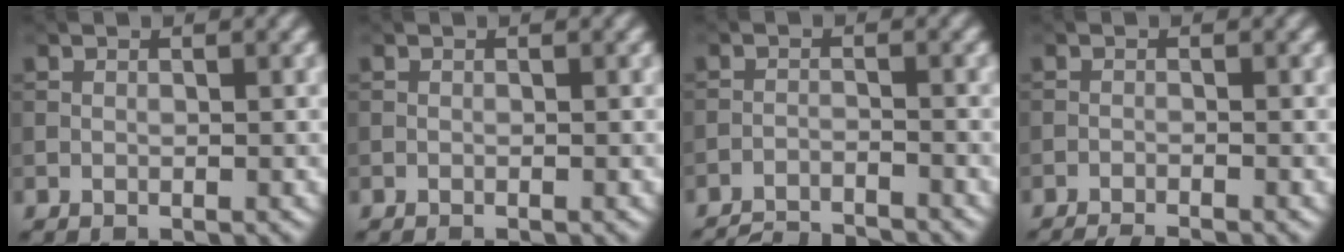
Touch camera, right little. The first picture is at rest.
{"total": 0.0}
{"total": 6.3, "force": [-6.1, 0.8, 1.4], "torque": [-0.029, -0.014, -0.097]}
{"total": 2.9, "force": [-2.6, 0.3, 1.2], "torque": [-0.021, -0.008, -0.048]}